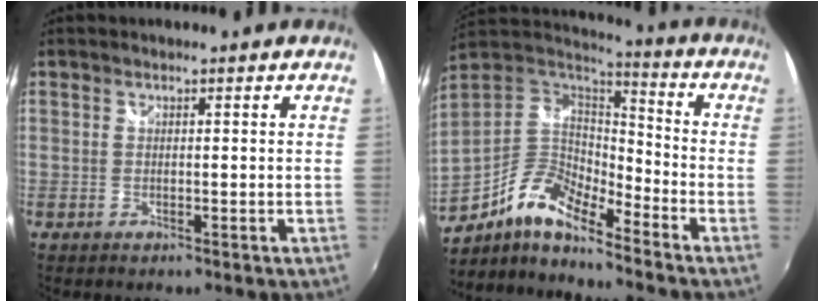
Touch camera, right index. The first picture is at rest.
{"total": 14.0, "force": [-10.2, 4.0, 8.7], "torque": [-0.175, -0.005, -0.203]}